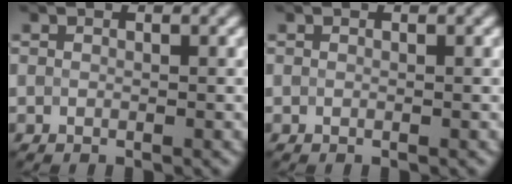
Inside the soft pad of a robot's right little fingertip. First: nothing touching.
{"total": 0.0}